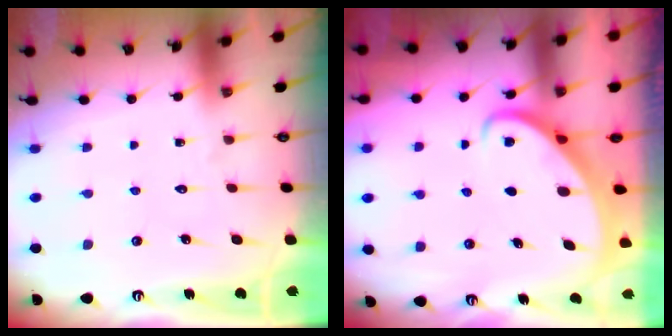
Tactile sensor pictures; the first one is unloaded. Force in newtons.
{"total": 2.2, "press": 2.2, "slide": 0.3}